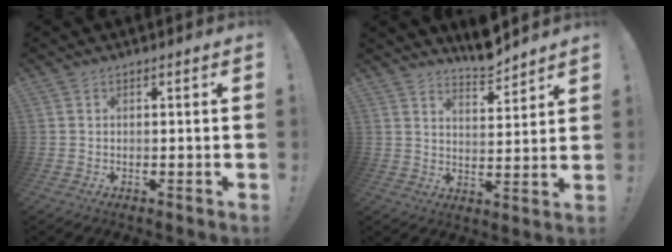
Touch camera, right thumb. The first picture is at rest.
{"total": 7.2, "force": [6.8, 1.2, 1.8], "torque": [-0.018, -0.054, 0.121]}